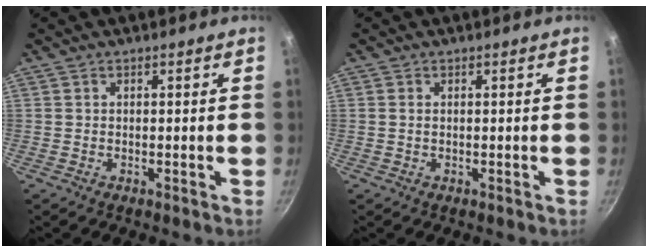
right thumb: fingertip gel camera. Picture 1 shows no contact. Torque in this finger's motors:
{"motor_torque": [-0.42, 0.10, -0.28, 0.23, -0.02]}